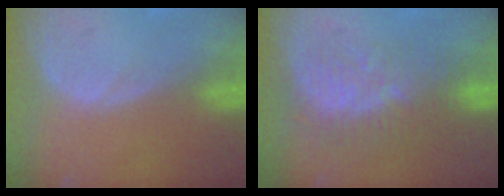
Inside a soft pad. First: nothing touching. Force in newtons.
{"total": 8.5, "press": 7.4, "slide": 4.1}